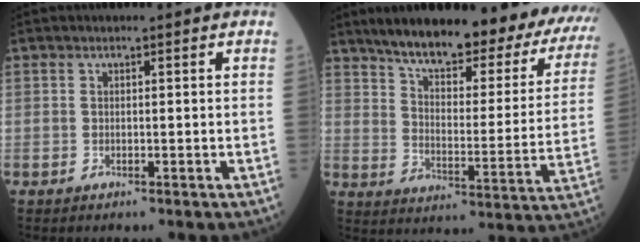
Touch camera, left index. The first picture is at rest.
{"total": 26.6, "force": [22.5, 6.1, 12.8], "torque": [-0.185, -0.044, 0.278]}